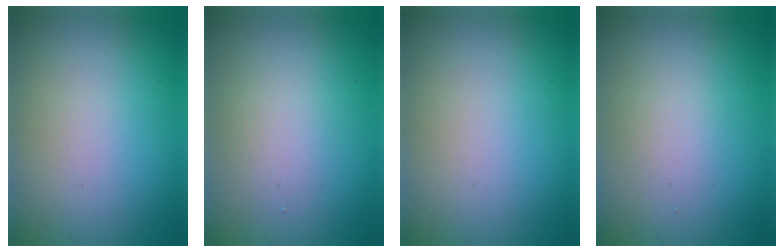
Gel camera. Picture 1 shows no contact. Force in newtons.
{"total": 1.9, "press": 1.9, "slide": 0.1}
{"total": 0.0}
{"total": 1.5, "press": 1.4, "slide": 0.1}